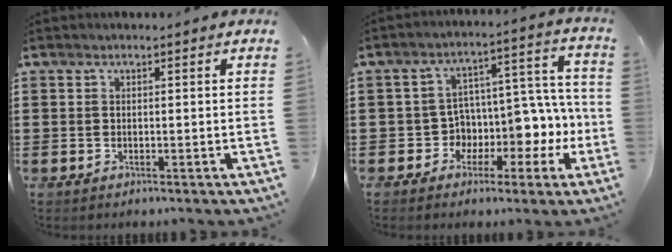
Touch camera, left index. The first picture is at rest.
{"total": 6.3, "force": [-0.9, 5.7, 2.4], "torque": [-0.064, -0.026, -0.012]}